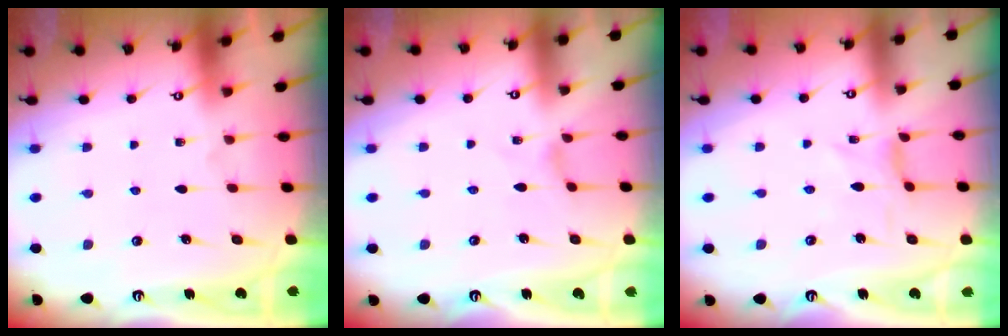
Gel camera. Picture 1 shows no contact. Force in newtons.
{"total": 0.0}
{"total": 0.0}